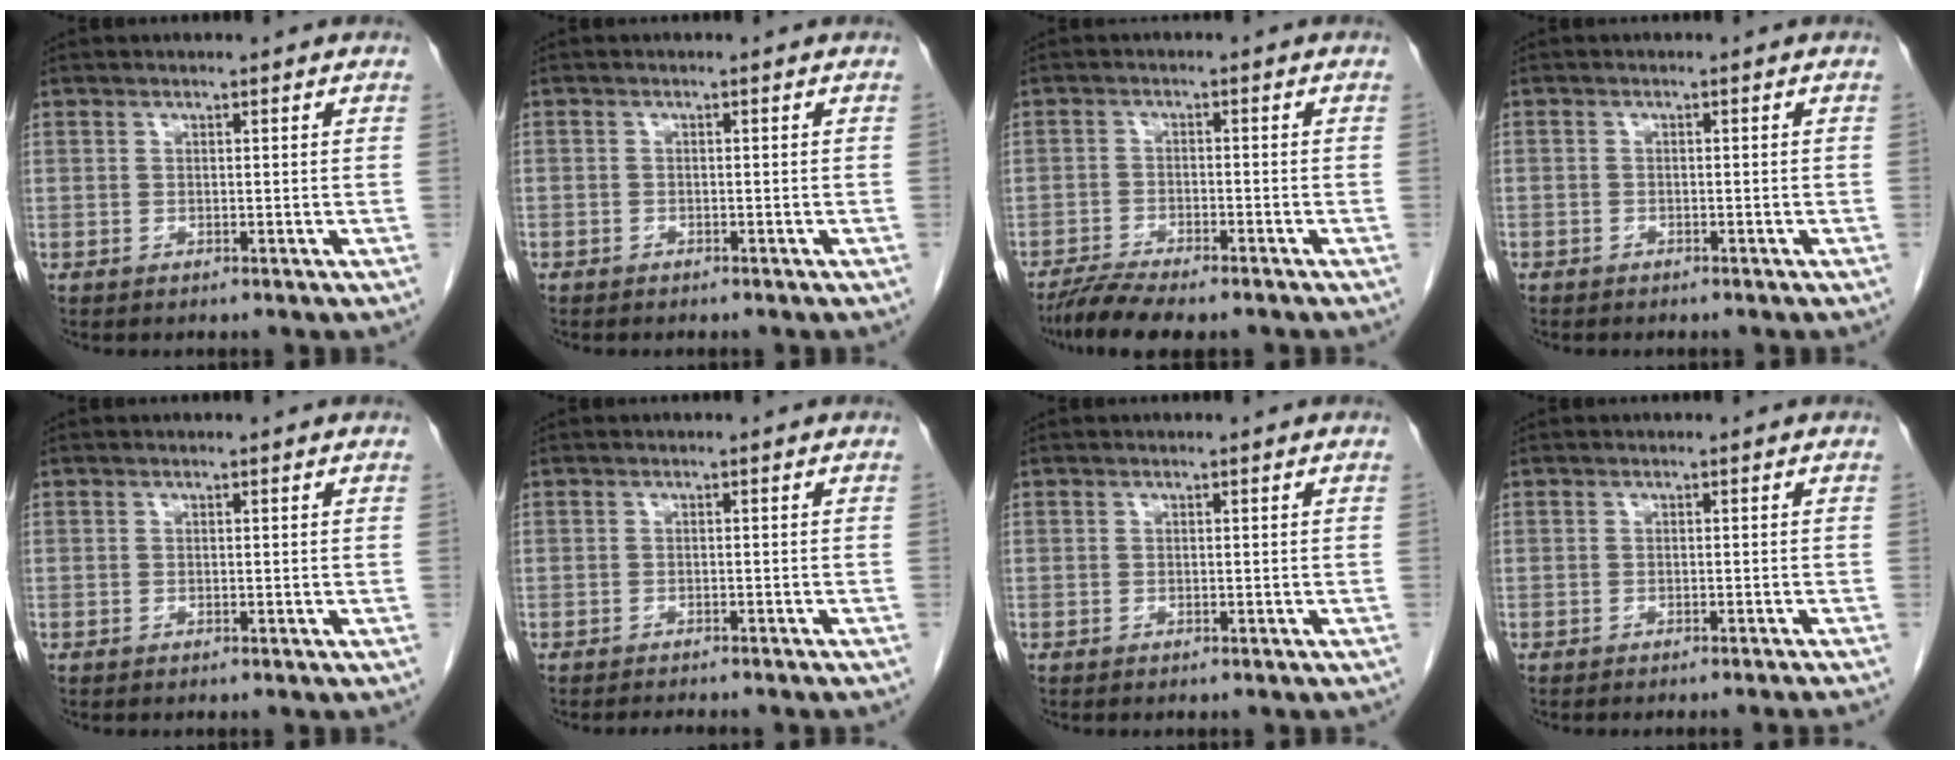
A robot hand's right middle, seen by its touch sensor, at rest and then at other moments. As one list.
[{"total": 0.7, "force": [-0.5, 0.5, 0.1], "torque": [0.001, 0.004, -0.008]}, {"total": 7.3, "force": [-6.2, 1.0, 3.8], "torque": [-0.064, -0.015, -0.103]}, {"total": 1.2, "force": [-0.9, 0.7, 0.2], "torque": [-0.004, 0.003, -0.013]}, {"total": 0.0}, {"total": 4.8, "force": [-4.3, 0.7, 2.1], "torque": [-0.025, -0.004, -0.050]}, {"total": 1.6, "force": [-1.3, 0.5, 0.7], "torque": [-0.012, -0.003, -0.013]}, {"total": 4.7, "force": [-4.3, -0.8, 1.6], "torque": [-0.011, -0.007, -0.050]}]